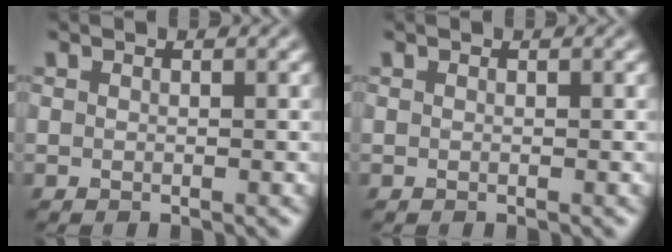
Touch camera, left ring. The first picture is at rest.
{"total": 0.0}